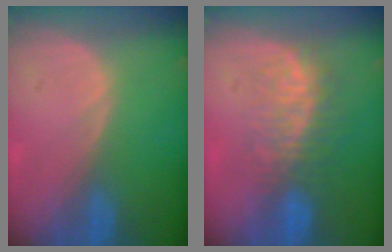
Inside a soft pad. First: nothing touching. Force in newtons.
{"total": 7.6, "press": 7.1, "slide": 2.8}